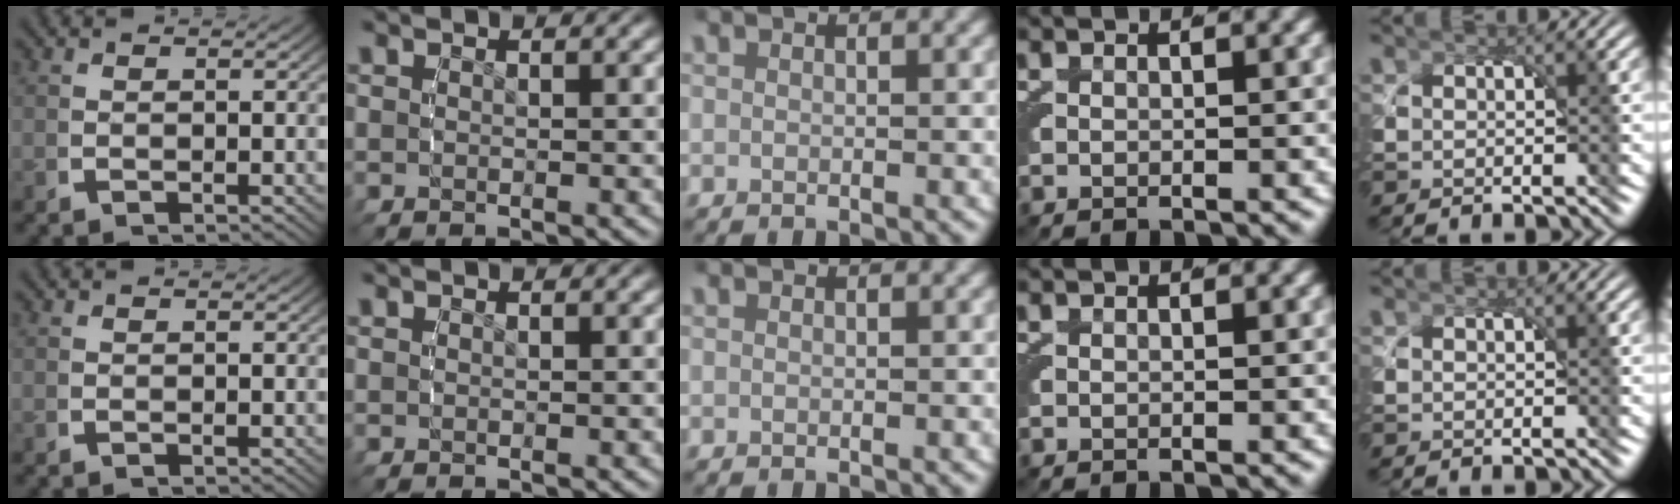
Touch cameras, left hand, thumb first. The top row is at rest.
{}